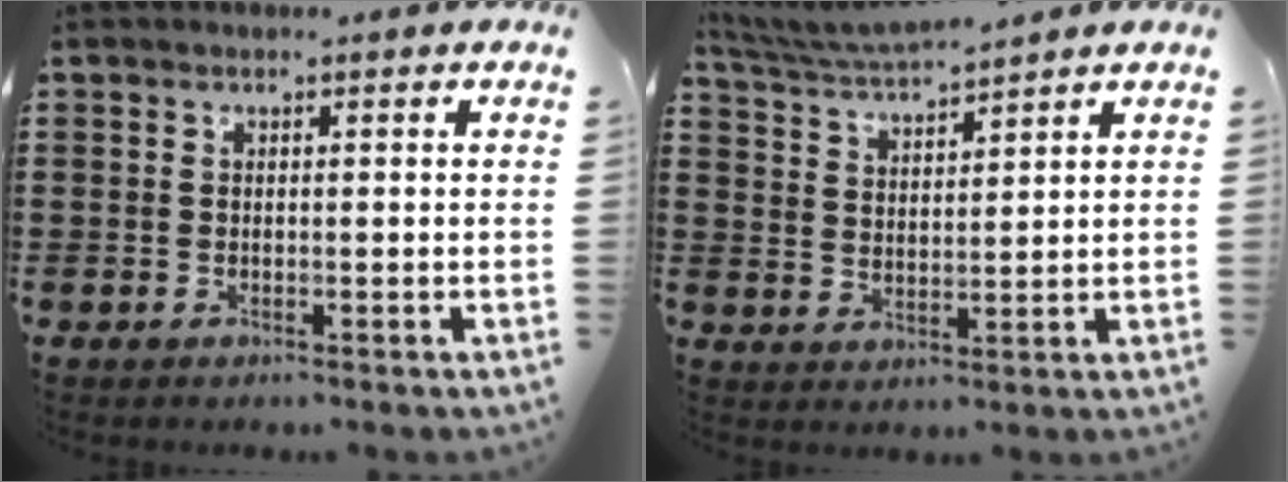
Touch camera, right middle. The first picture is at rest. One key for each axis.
{"total": 4.3, "fx": 4.2, "fy": 0.4, "fz": 0.8, "tx": -0.036, "ty": -0.018, "tz": 0.075}